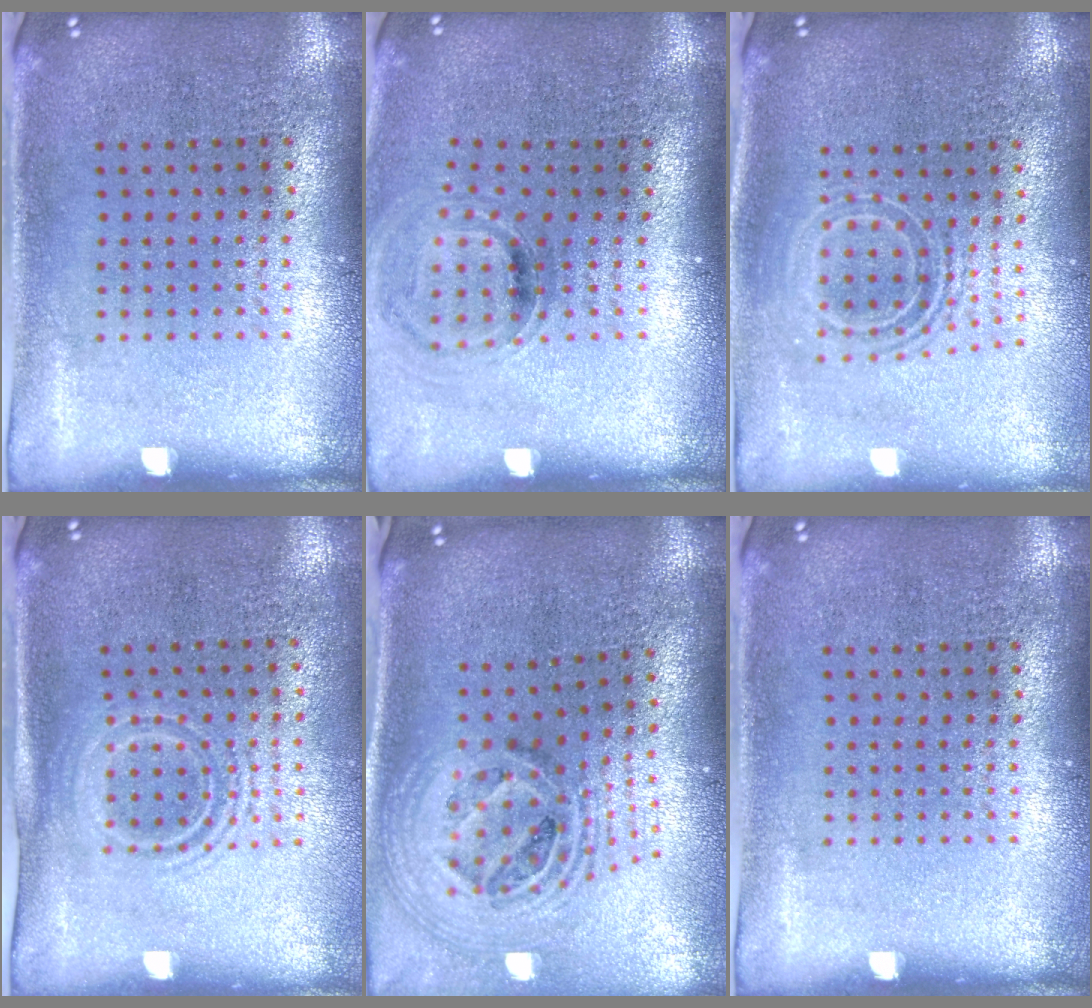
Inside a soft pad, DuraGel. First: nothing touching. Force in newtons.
{"total": 1.0, "press": 0.9, "slide": 0.4}
{"total": 1.8, "press": 1.3, "slide": 1.2}
{"total": 1.5, "press": 1.2, "slide": 1.0}
{"total": 2.1, "press": 1.6, "slide": 1.3}
{"total": 0.0}